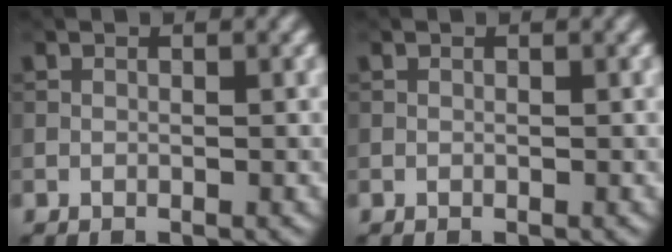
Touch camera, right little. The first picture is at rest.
{"total": 0.0}